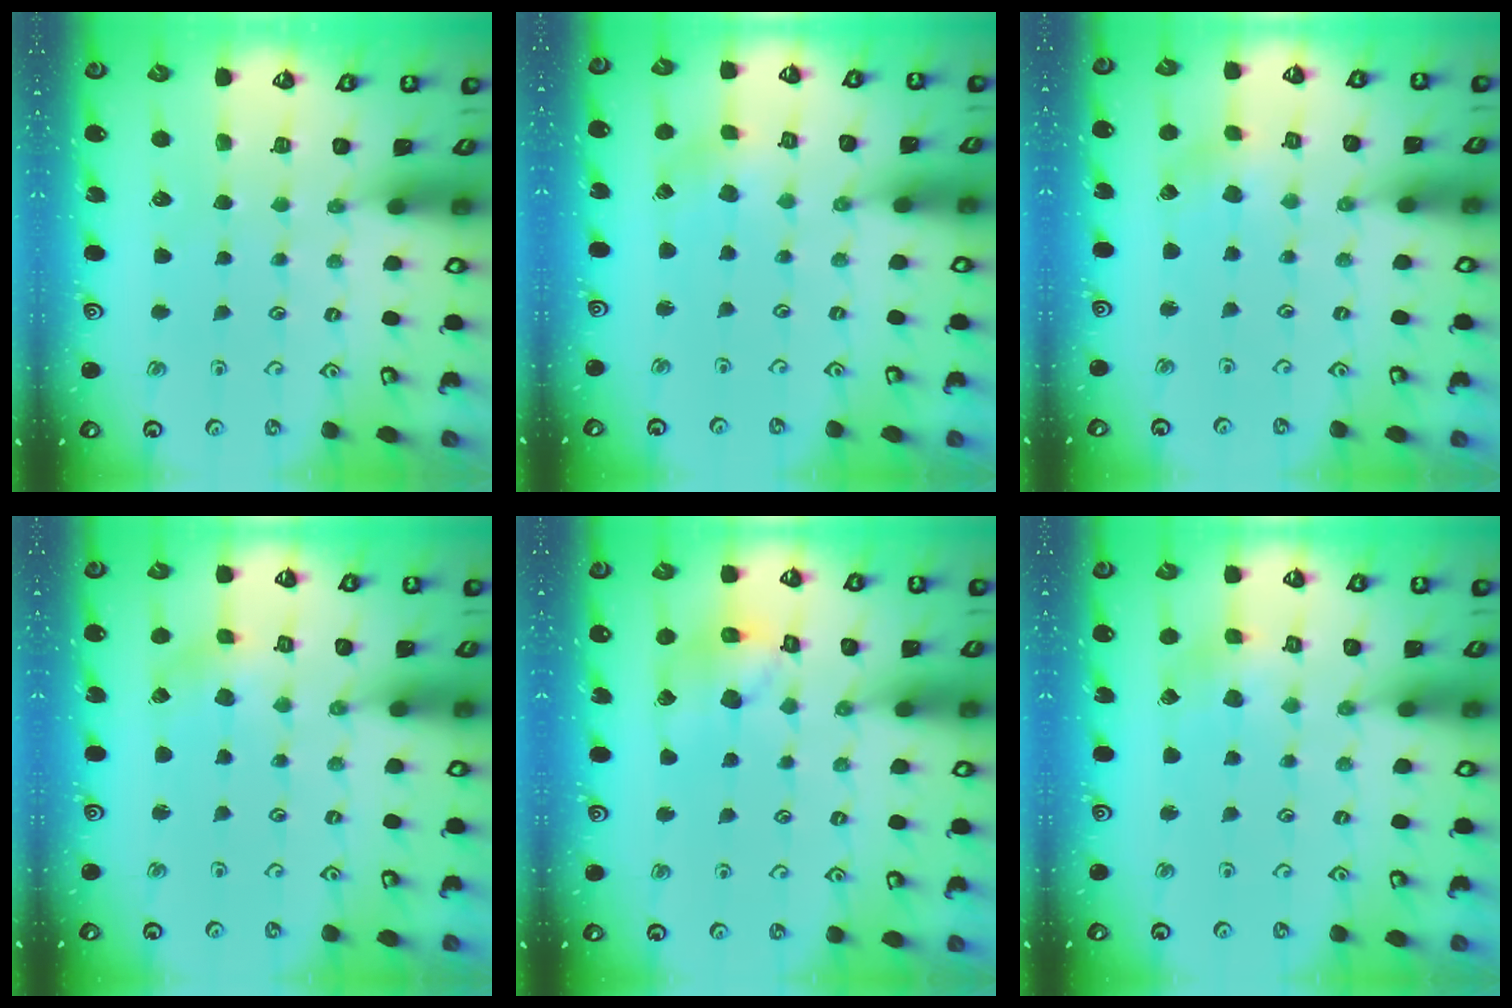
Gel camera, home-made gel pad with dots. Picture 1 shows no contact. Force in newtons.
{"total": 1.0, "press": 1.0, "slide": 0.0}
{"total": 1.9, "press": 1.9, "slide": 0.2}
{"total": 0.0}
{"total": 13.1, "press": 13.0, "slide": 1.9}
{"total": 2.7, "press": 2.7, "slide": 0.3}